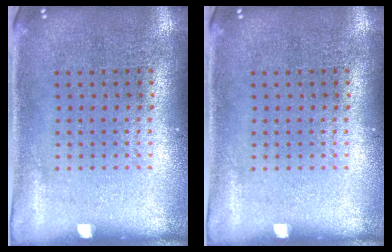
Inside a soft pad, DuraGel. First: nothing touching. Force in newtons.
{"total": 0.0}